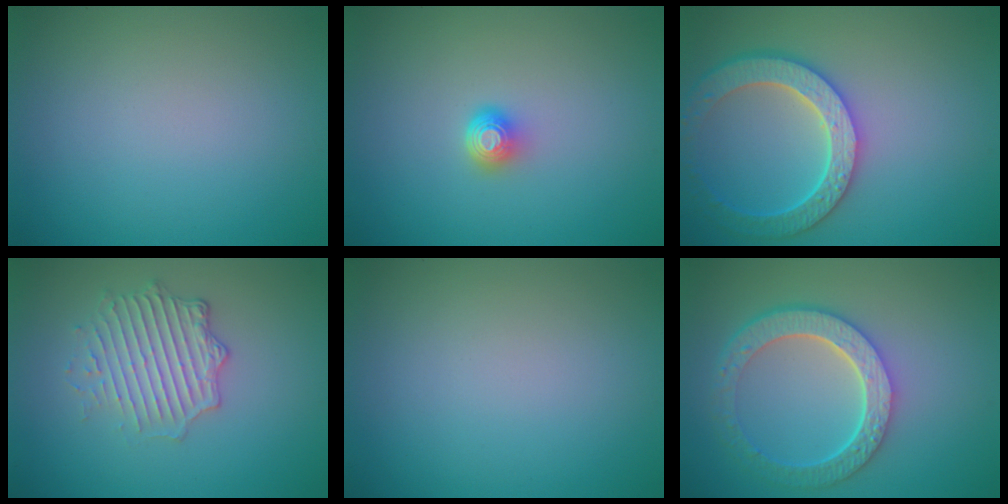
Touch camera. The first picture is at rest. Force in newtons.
{"total": 1.6, "press": 1.2, "slide": 1.1}
{"total": 5.9, "press": 5.3, "slide": 2.8}
{"total": 3.7, "press": 3.2, "slide": 1.8}
{"total": 0.0}
{"total": 6.1, "press": 4.6, "slide": 3.9}